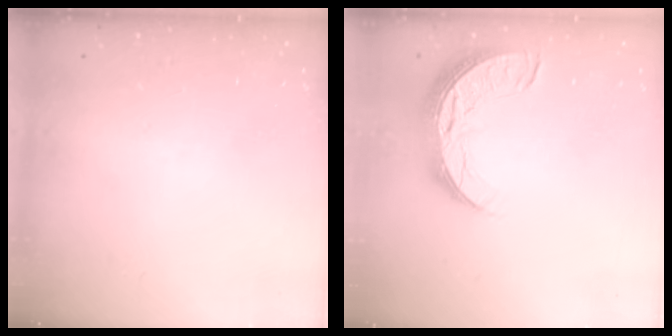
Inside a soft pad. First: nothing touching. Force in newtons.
{"total": 11.5, "press": 11.5, "slide": 0.9}